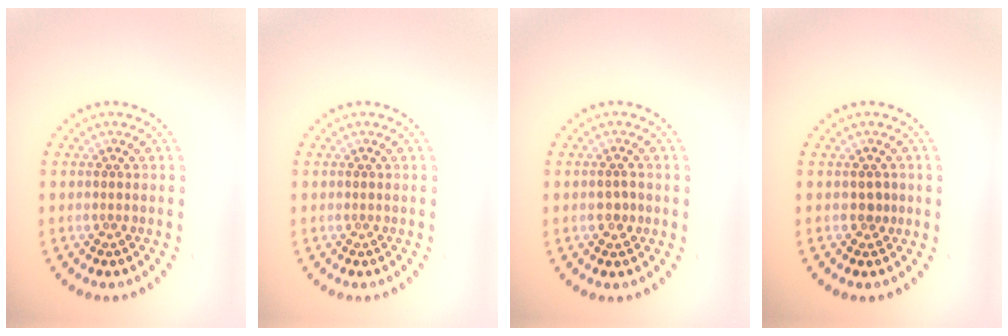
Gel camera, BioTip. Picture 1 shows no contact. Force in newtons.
{"total": 0.0}
{"total": 1.3, "press": 1.3, "slide": 0.3}
{"total": 0.9, "press": 0.7, "slide": 0.6}